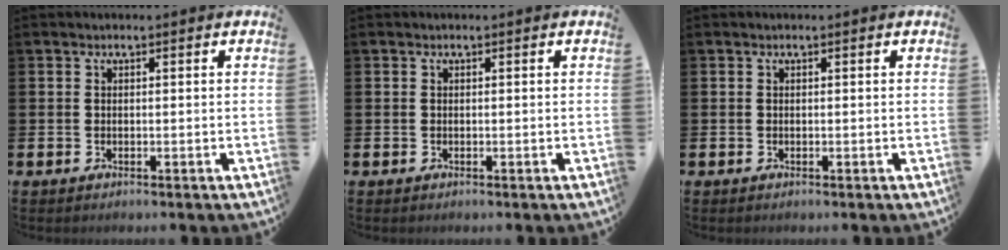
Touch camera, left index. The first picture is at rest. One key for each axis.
{"total": 0.0}
{"total": 0.0}